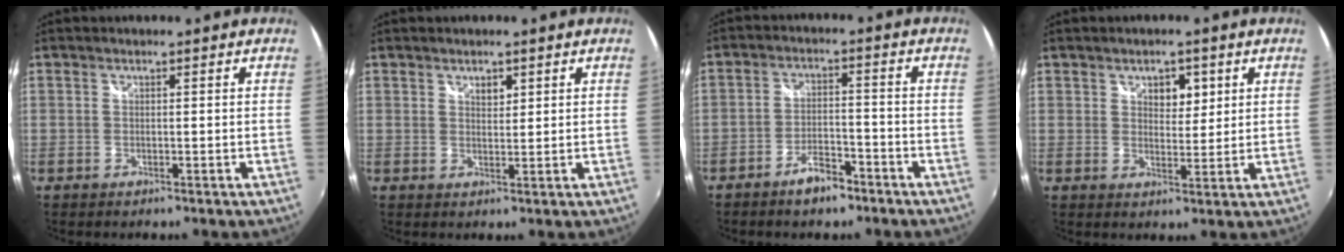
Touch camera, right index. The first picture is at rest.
{"total": 2.0, "force": [1.2, 1.2, 1.0], "torque": [-0.012, 0.003, 0.021]}
{"total": 5.7, "force": [-4.2, 2.0, 3.3], "torque": [-0.073, 0.006, -0.066]}
{"total": 4.1, "force": [1.9, 2.6, 2.5], "torque": [-0.032, 0.005, 0.031]}